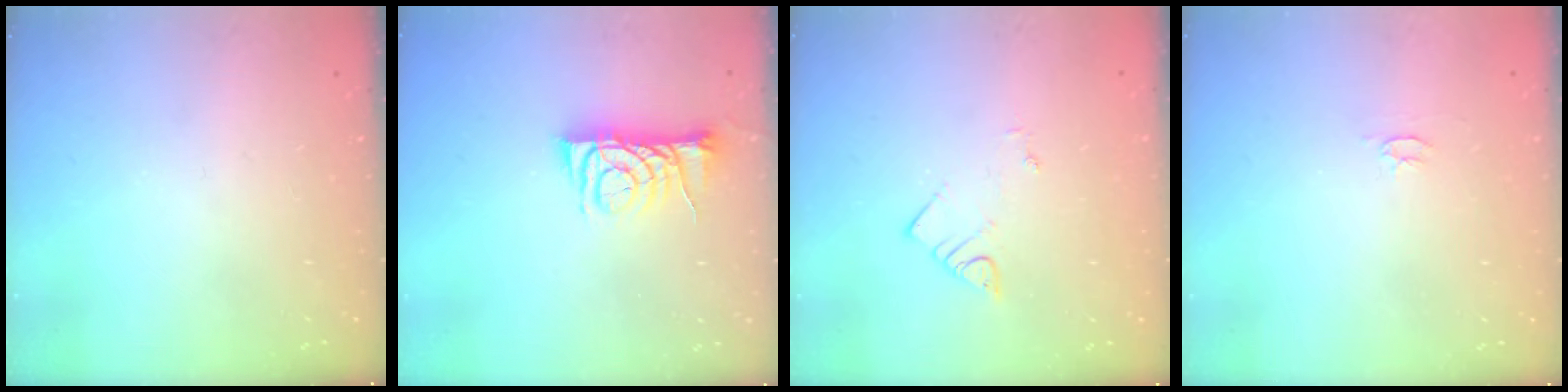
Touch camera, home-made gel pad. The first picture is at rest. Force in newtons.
{"total": 7.0, "press": 7.0, "slide": 0.5}
{"total": 1.9, "press": 1.8, "slide": 0.4}
{"total": 2.6, "press": 2.6, "slide": 0.3}